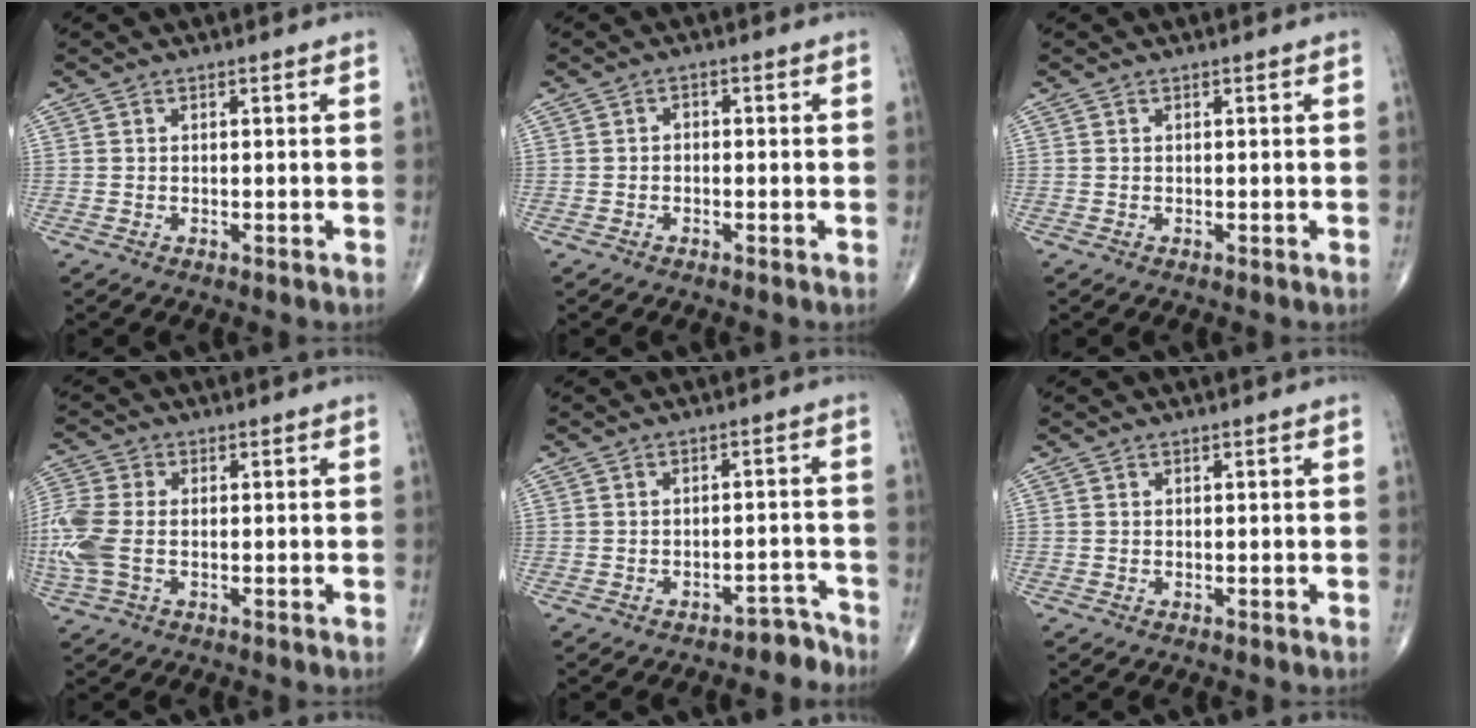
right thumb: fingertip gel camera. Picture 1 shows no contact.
{"total": 1.0, "force": [-0.5, 0.8, 0.5], "torque": [0.001, 0.005, -0.014]}
{"total": 0.0}
{"total": 10.1, "force": [-1.3, 6.2, 7.8], "torque": [-0.219, 0.009, -0.026]}
{"total": 3.9, "force": [-3.5, 1.8, 0.1], "torque": [0.014, 0.055, -0.043]}
{"total": 0.0}